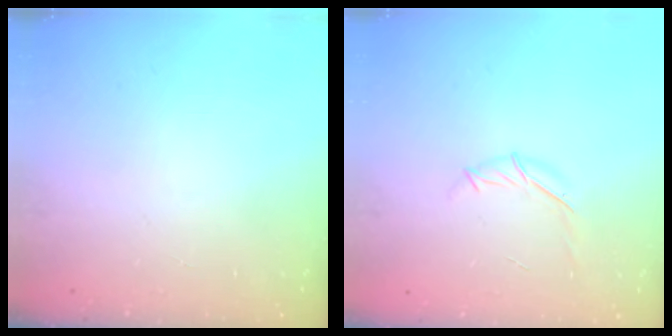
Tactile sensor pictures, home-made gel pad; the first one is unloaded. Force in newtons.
{"total": 6.0, "press": 5.9, "slide": 1.0}